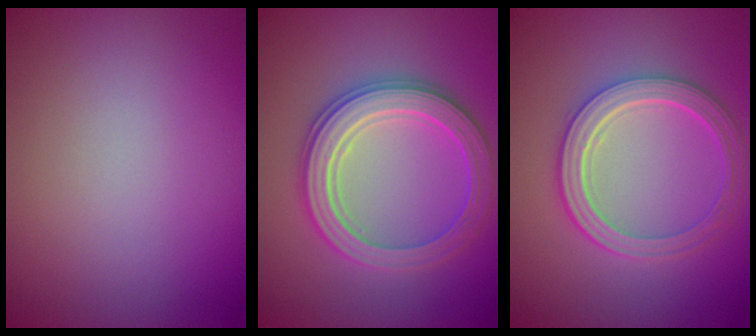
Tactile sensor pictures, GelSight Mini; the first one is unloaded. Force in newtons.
{"total": 5.3, "press": 5.2, "slide": 0.9}
{"total": 5.0, "press": 3.9, "slide": 3.1}